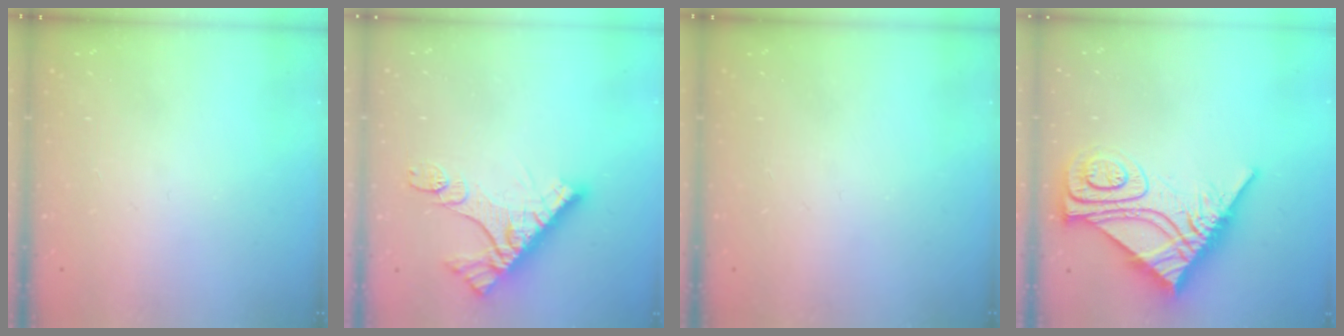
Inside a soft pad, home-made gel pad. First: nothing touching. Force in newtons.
{"total": 11.4, "press": 11.4, "slide": 0.3}
{"total": 0.0}
{"total": 15.3, "press": 15.3, "slide": 1.3}